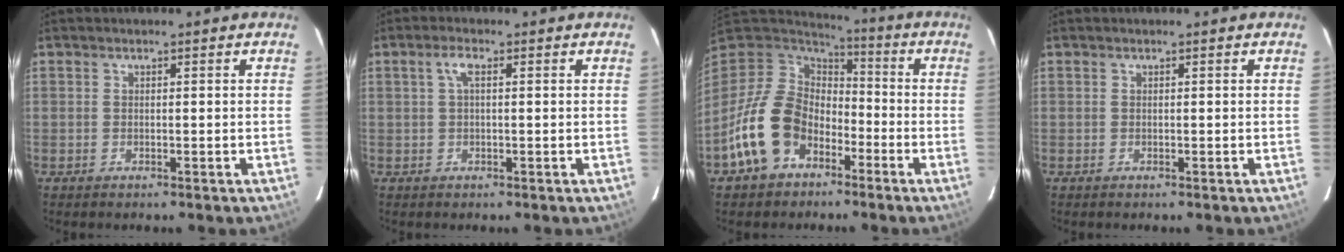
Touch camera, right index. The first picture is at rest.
{"total": 2.3, "force": [0.6, 0.6, 2.2], "torque": [-0.046, 0.008, 0.010]}
{"total": 15.5, "force": [-7.2, 11.5, 7.4], "torque": [-0.175, 0.014, -0.116]}
{"total": 0.0}